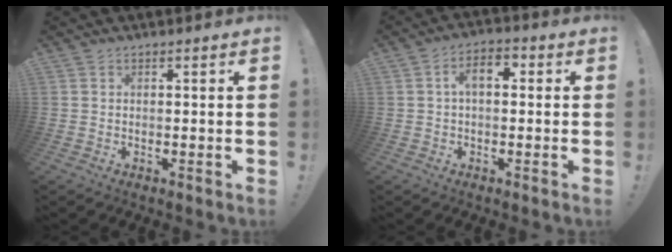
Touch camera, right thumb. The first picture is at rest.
{"total": 5.9, "force": [0.7, 3.3, 4.9], "torque": [-0.079, 0.010, 0.011]}